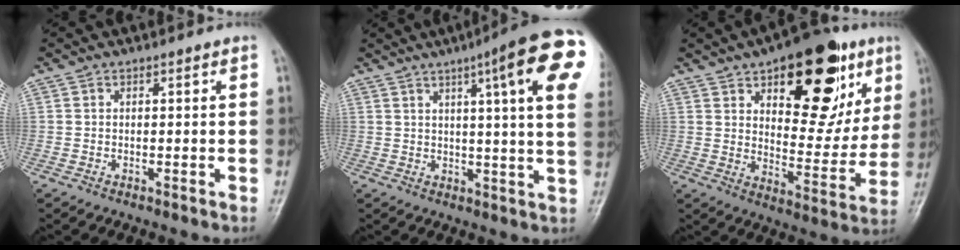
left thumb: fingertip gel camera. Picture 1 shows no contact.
{"total": 18.9, "force": [7.8, 2.2, 17.1], "torque": [-0.217, -0.013, 0.086]}
{"total": 22.9, "force": [11.0, 10.9, 16.9], "torque": [-0.181, -0.034, 0.164]}